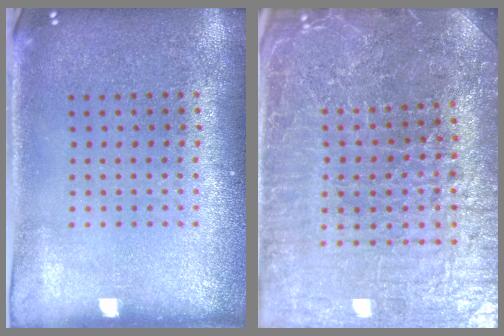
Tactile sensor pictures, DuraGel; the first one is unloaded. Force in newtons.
{"total": 5.1, "press": 4.8, "slide": 1.5}